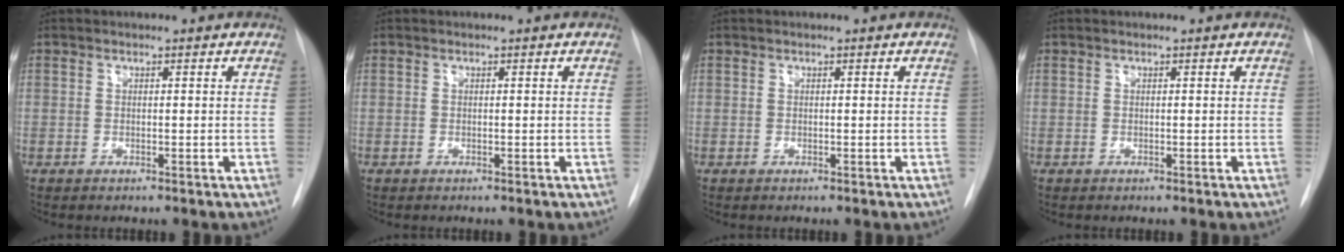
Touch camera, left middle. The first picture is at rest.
{"total": 0.0}
{"total": 0.0}
{"total": 0.0}